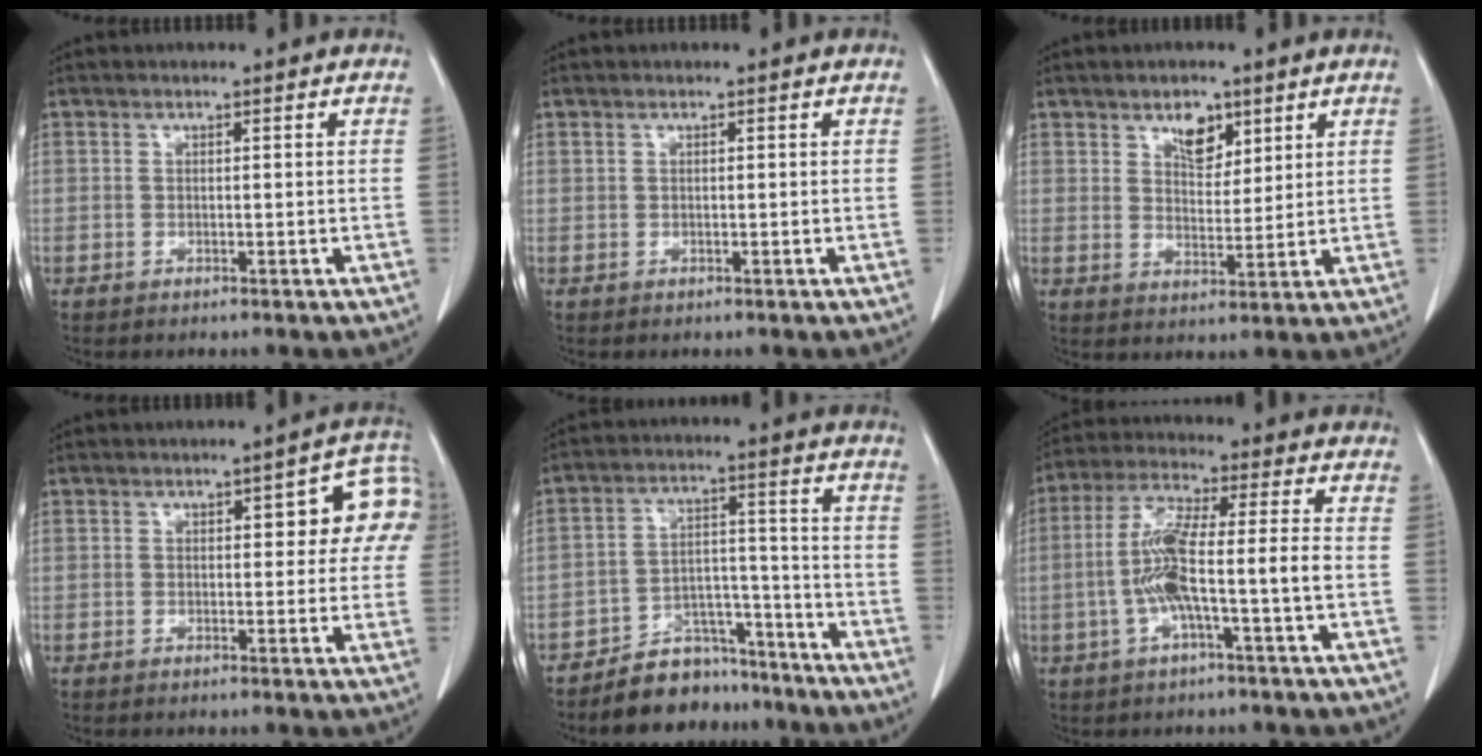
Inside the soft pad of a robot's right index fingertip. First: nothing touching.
{"total": 0.0}
{"total": 5.0, "force": [3.1, 2.7, 2.9], "torque": [-0.046, -0.002, 0.055]}
{"total": 8.1, "force": [2.1, 3.4, 7.1], "torque": [-0.066, 0.029, 0.019]}
{"total": 8.7, "force": [-7.5, 4.2, 1.2], "torque": [-0.010, 0.045, -0.124]}
{"total": 9.7, "force": [-2.1, 0.6, 9.5], "torque": [-0.195, 0.018, -0.043]}